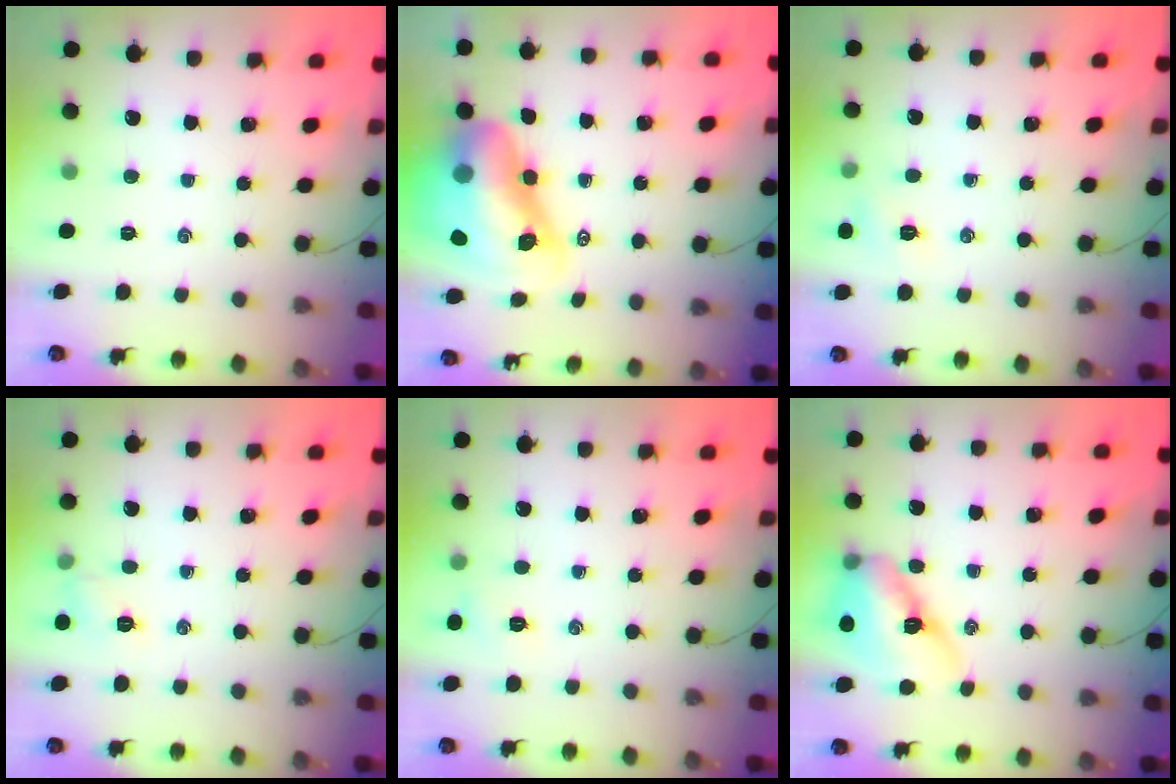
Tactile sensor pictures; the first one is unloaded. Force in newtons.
{"total": 19.3, "press": 18.4, "slide": 5.6}
{"total": 5.5, "press": 5.3, "slide": 1.4}
{"total": 6.4, "press": 6.1, "slide": 1.8}
{"total": 5.2, "press": 5.0, "slide": 1.4}
{"total": 12.5, "press": 11.9, "slide": 3.7}